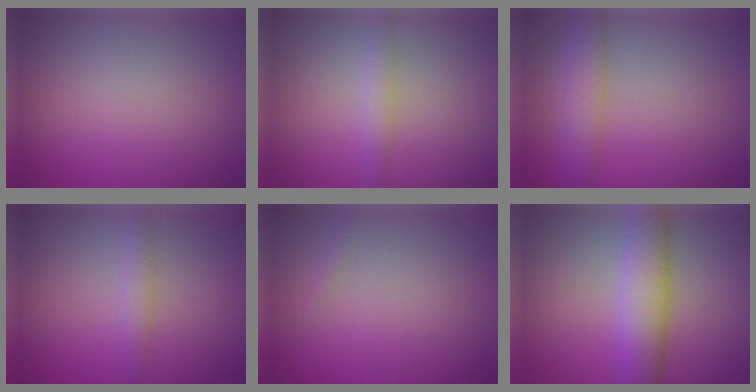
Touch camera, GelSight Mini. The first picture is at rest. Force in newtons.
{"total": 1.6, "press": 1.6, "slide": 0.0}
{"total": 3.7, "press": 3.7, "slide": 0.1}
{"total": 1.5, "press": 1.5, "slide": 0.1}
{"total": 0.6, "press": 0.6, "slide": 0.0}
{"total": 6.1, "press": 6.1, "slide": 0.1}